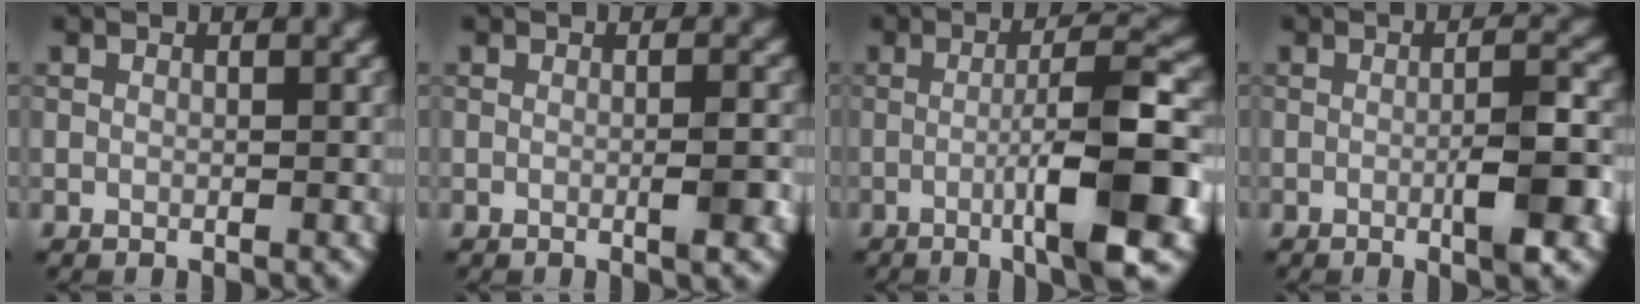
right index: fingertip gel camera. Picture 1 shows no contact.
{"total": 1.9, "force": [-0.4, 0.1, 1.9], "torque": [-0.029, 0.000, -0.008]}
{"total": 8.8, "force": [-2.2, 1.3, 8.4], "torque": [-0.117, 0.012, -0.042]}
{"total": 4.6, "force": [-1.2, 0.6, 4.4], "torque": [-0.067, 0.004, -0.019]}